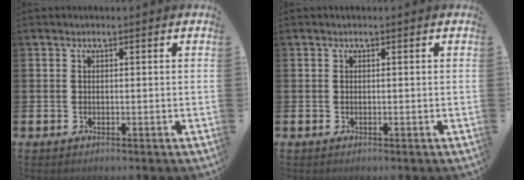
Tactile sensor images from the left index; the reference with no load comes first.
{"total": 0.0}